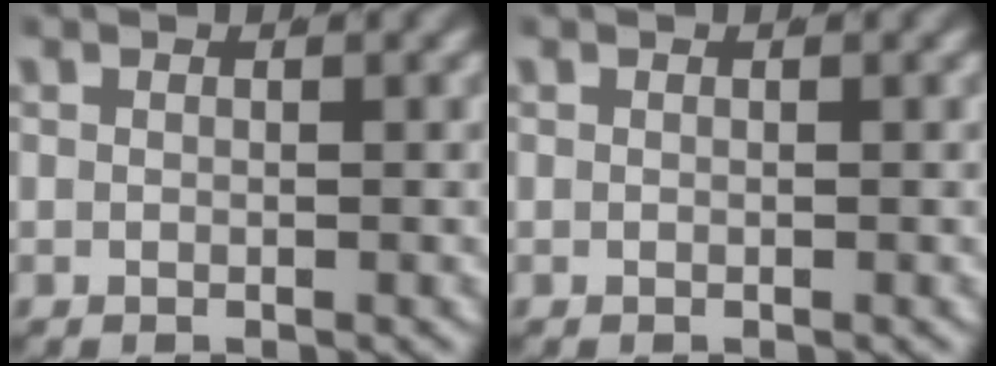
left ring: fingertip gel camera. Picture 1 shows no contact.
{"total": 0.0}